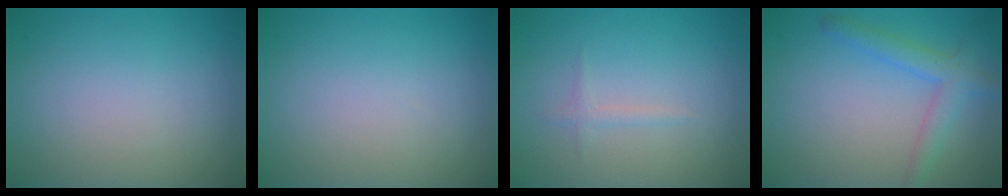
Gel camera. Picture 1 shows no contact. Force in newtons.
{"total": 0.0}
{"total": 0.8, "press": 0.8, "slide": 0.1}
{"total": 3.1, "press": 3.1, "slide": 0.2}